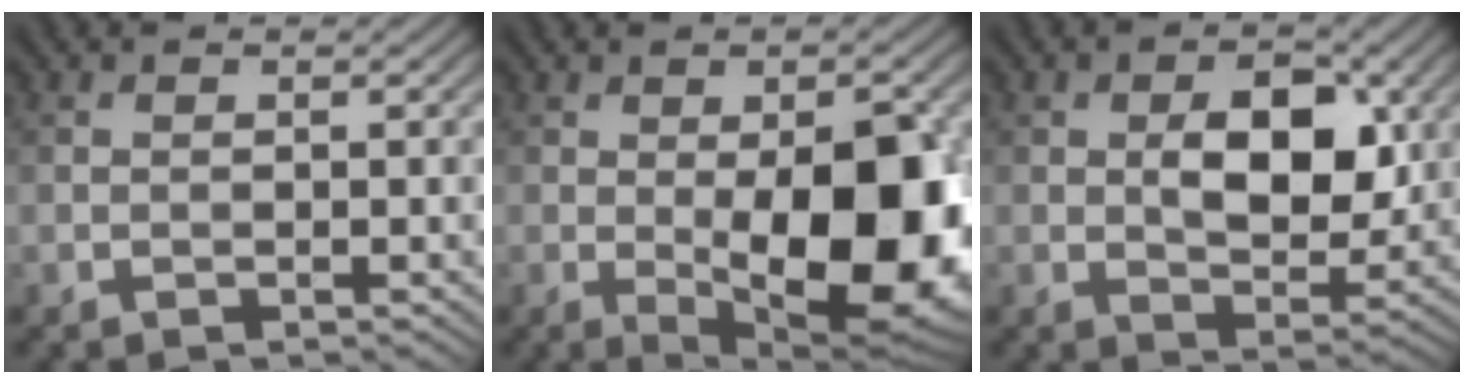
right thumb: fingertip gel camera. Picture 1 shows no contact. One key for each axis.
{"total": 15.1, "fx": -1.9, "fy": 6.5, "fz": 13.5, "tx": -0.175, "ty": -0.007, "tz": -0.021}
{"total": 7.7, "fx": 1.2, "fy": 4.4, "fz": 6.2, "tx": -0.098, "ty": -0.002, "tz": 0.020}